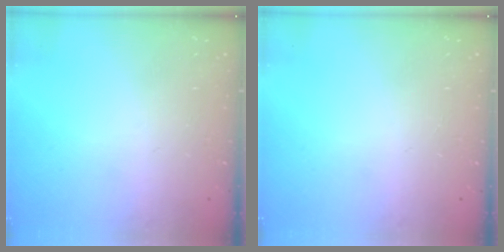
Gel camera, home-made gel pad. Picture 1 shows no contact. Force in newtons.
{"total": 0.0}